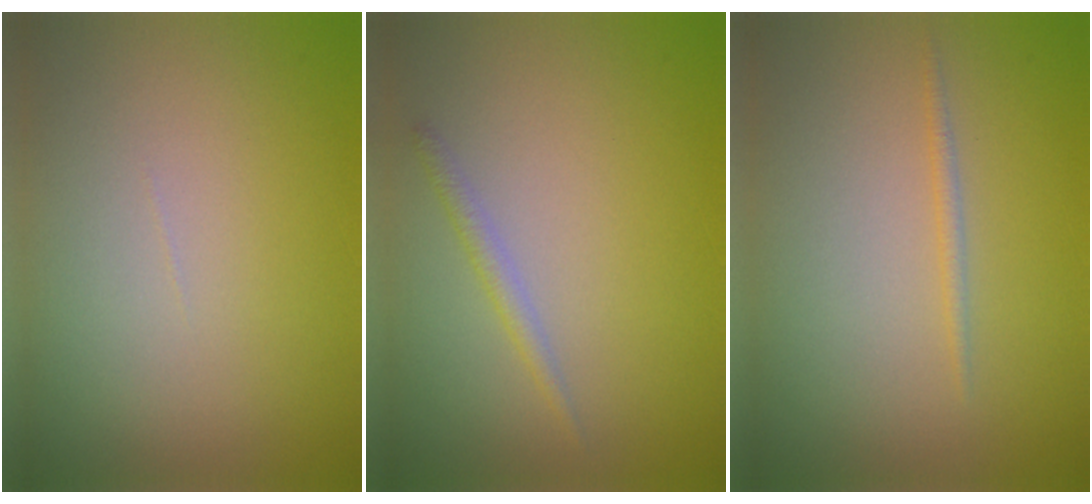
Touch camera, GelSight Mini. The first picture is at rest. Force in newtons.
{"total": 1.2, "press": 1.1, "slide": 0.0}
{"total": 0.8, "press": 0.8, "slide": 0.0}